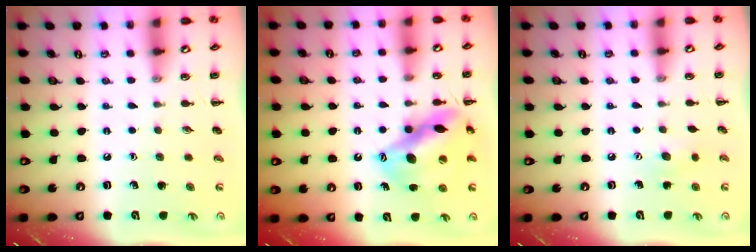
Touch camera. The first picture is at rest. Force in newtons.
{"total": 15.2, "press": 14.8, "slide": 3.7}
{"total": 6.2, "press": 6.1, "slide": 1.3}